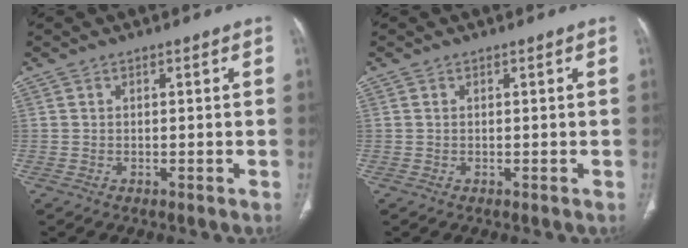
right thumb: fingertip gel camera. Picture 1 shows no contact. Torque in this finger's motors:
{"motor_torque": [-0.07, 0.23, 0.12, -0.22, -0.03]}